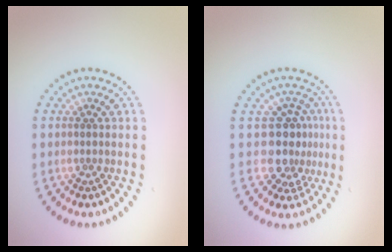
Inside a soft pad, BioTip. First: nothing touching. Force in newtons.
{"total": 3.6, "press": 3.0, "slide": 2.1}